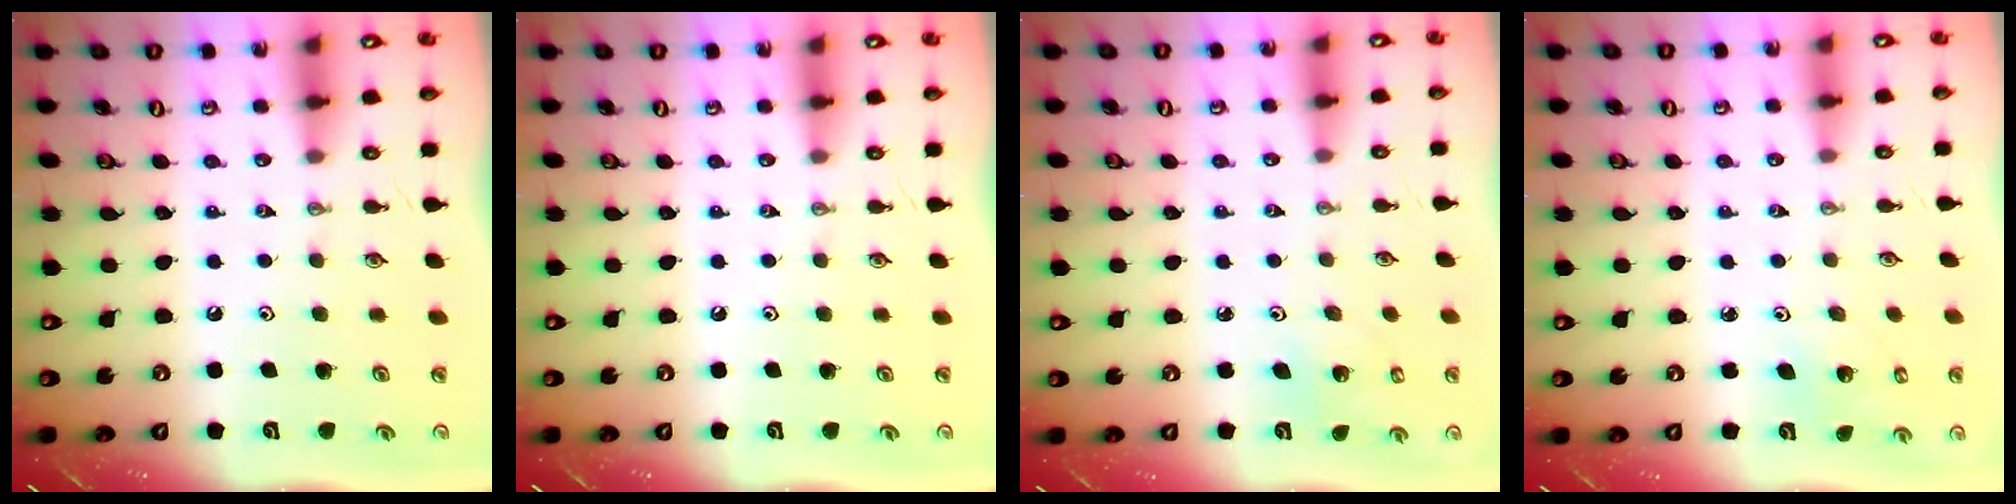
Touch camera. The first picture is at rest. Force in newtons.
{"total": 0.0}
{"total": 2.9, "press": 2.9, "slide": 0.2}
{"total": 2.2, "press": 2.2, "slide": 0.2}